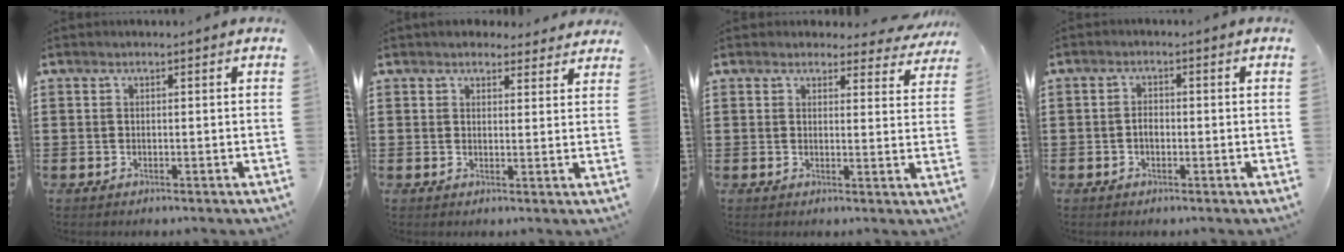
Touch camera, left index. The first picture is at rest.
{"total": 3.2, "force": [3.0, 1.2, 0.3], "torque": [-0.008, -0.006, 0.055]}
{"total": 3.2, "force": [2.9, 1.0, 0.8], "torque": [-0.019, -0.009, 0.050]}
{"total": 1.8, "force": [-0.5, 1.0, 1.5], "torque": [-0.028, 0.004, -0.011]}